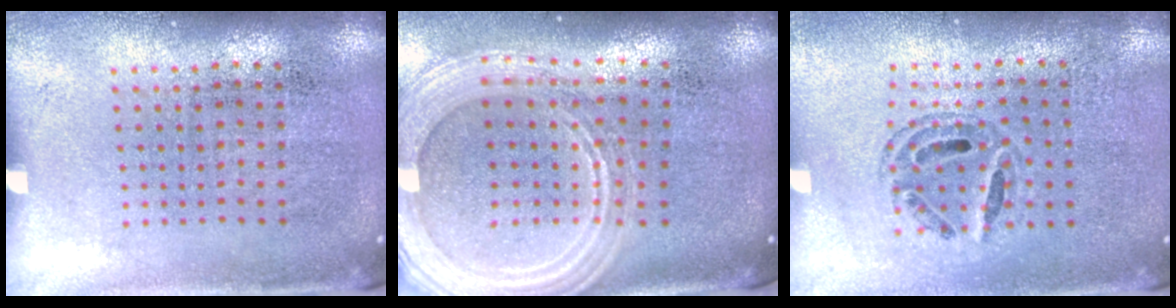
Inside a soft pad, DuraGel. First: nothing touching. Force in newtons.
{"total": 2.7, "press": 2.3, "slide": 1.5}
{"total": 0.7, "press": 0.7, "slide": 0.1}